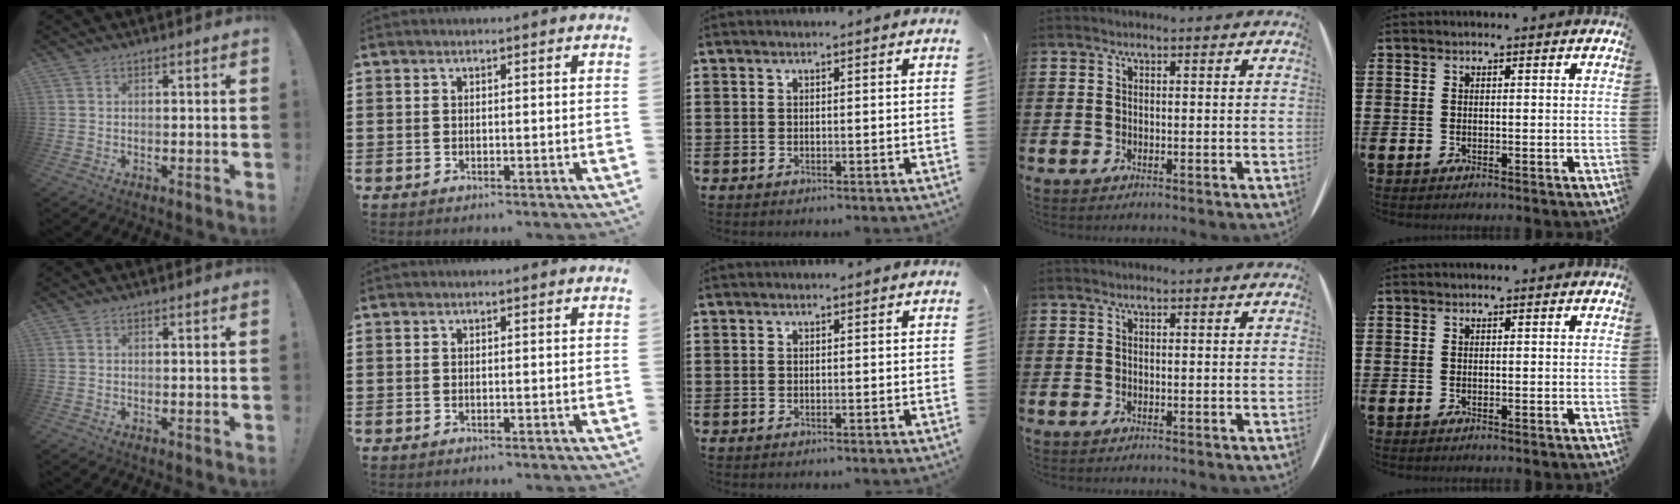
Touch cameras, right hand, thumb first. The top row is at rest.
{}